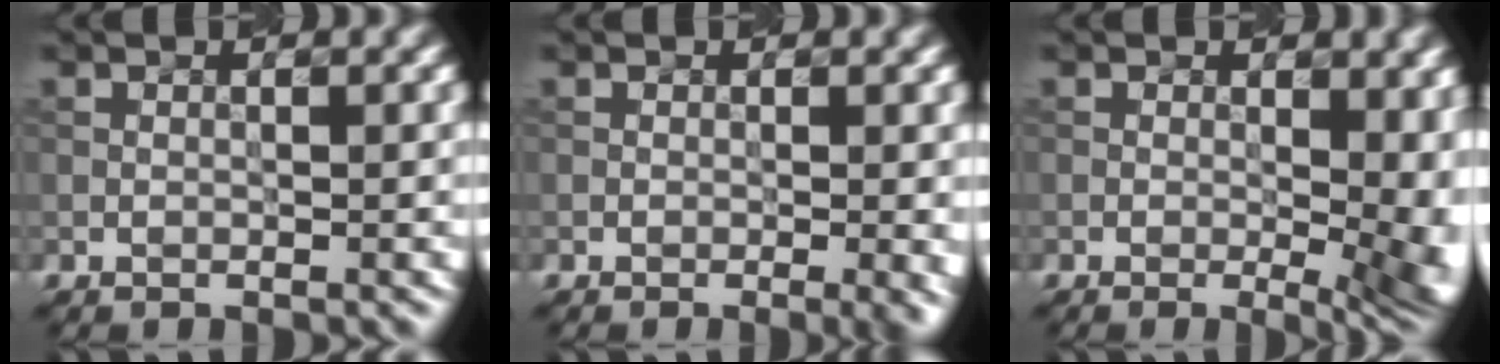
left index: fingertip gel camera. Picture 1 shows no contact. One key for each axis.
{"total": 2.9, "fx": -0.7, "fy": 0.9, "fz": 2.6, "tx": -0.021, "ty": 0.009, "tz": 0.000}
{"total": 10.5, "fx": -0.2, "fy": 4.9, "fz": 9.3, "tx": -0.071, "ty": 0.032, "tz": 0.007}